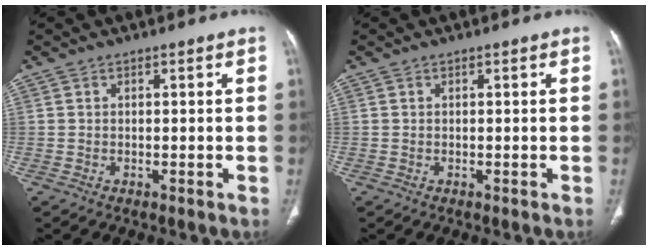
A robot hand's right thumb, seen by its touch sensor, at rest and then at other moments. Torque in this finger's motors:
{"motor_torque": [0.02, 0.02, -0.05, -0.05, 0.01]}